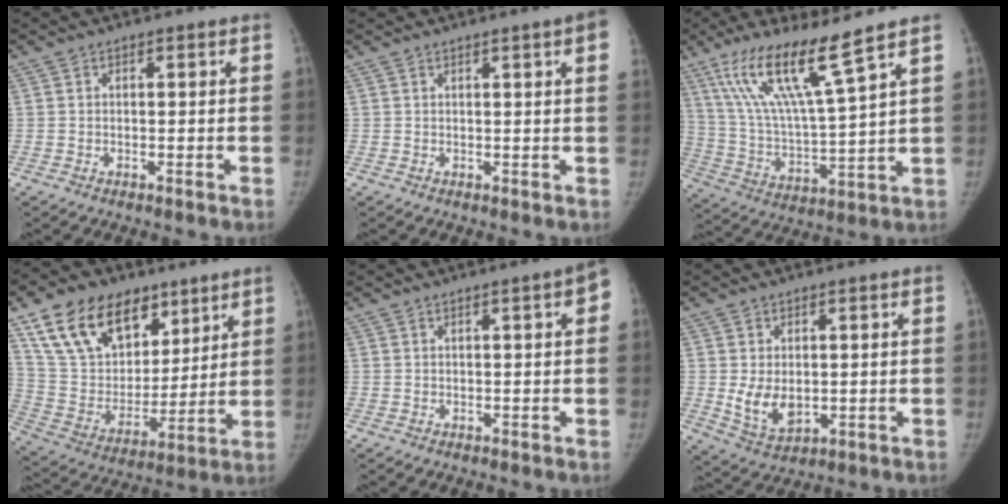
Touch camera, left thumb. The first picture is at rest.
{"total": 5.3, "force": [2.3, 0.3, 4.8], "torque": [-0.051, 0.001, 0.026]}
{"total": 15.8, "force": [10.2, 0.9, 12.1], "torque": [-0.229, -0.054, 0.202]}
{"total": 22.3, "force": [13.4, 13.9, 11.2], "torque": [-0.161, -0.035, 0.248]}
{"total": 4.1, "force": [1.2, 0.7, 3.9], "torque": [-0.039, 0.006, 0.008]}
{"total": 6.8, "force": [0.1, 4.7, 4.9], "torque": [-0.071, -0.018, 0.018]}